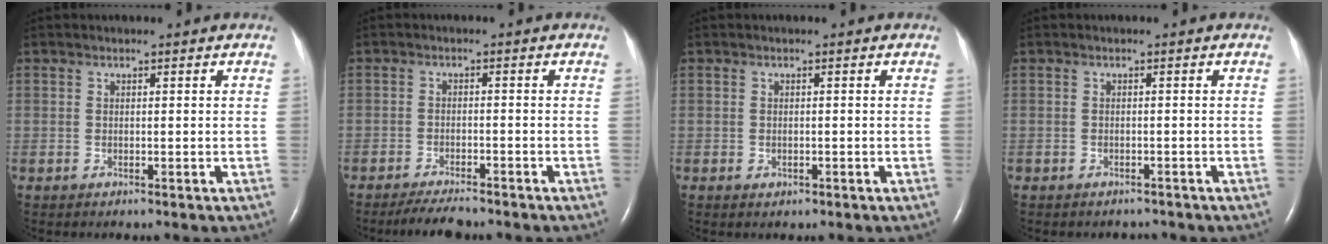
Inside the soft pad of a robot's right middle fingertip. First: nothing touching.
{"total": 4.5, "force": [-4.0, 0.7, 1.9], "torque": [-0.039, -0.013, -0.068]}
{"total": 0.8, "force": [-0.4, 0.6, 0.4], "torque": [-0.010, 0.000, -0.001]}
{"total": 1.6, "force": [-1.4, 0.8, -0.1], "torque": [-0.003, 0.000, -0.021]}